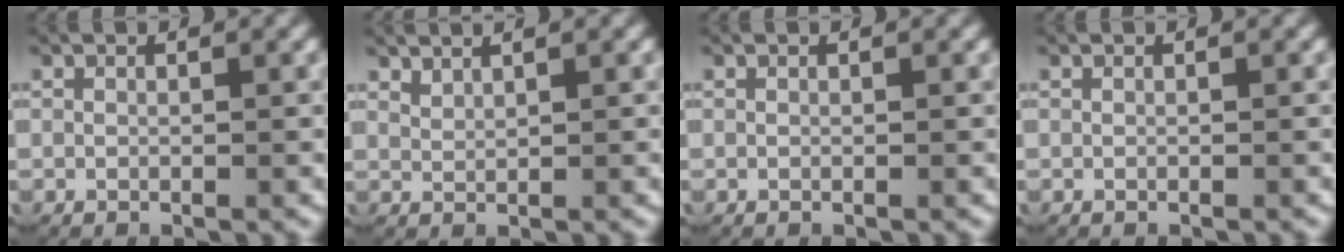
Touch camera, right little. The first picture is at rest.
{"total": 1.9, "force": [1.7, 0.5, 0.6], "torque": [-0.015, 0.001, 0.035]}
{"total": 0.0}
{"total": 0.0}